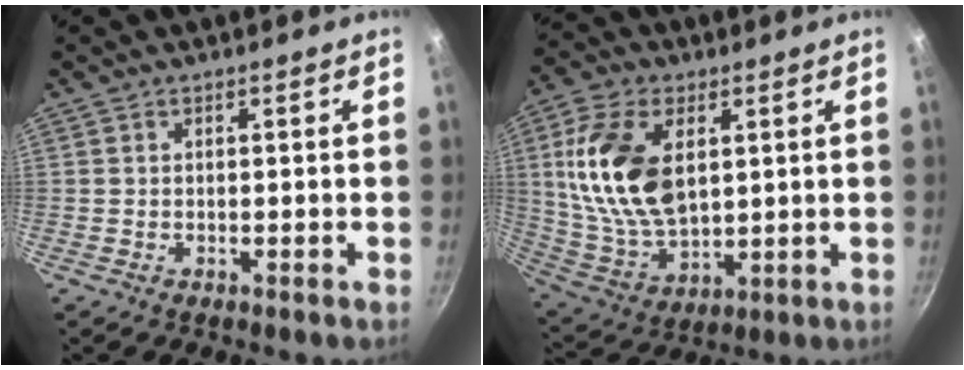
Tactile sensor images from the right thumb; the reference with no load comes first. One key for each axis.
{"total": 17.9, "fx": 4.0, "fy": 10.5, "fz": 13.9, "tx": -0.254, "ty": -0.014, "tz": 0.089}